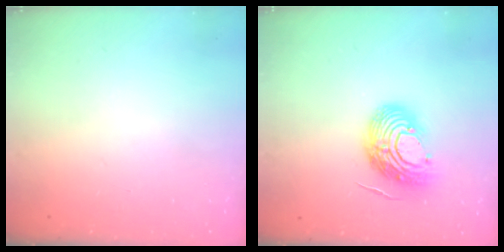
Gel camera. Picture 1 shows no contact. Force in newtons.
{"total": 13.7, "press": 13.7, "slide": 1.6}